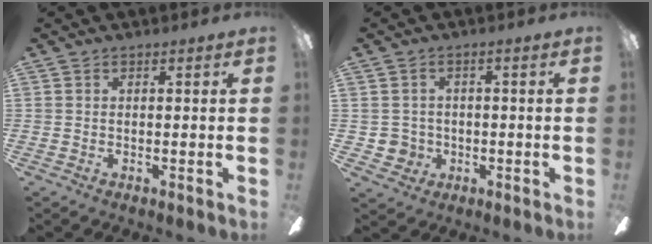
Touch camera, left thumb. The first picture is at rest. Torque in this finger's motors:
{"motor_torque": [0.01, 0.04, -0.27, 0.07, 0.01]}